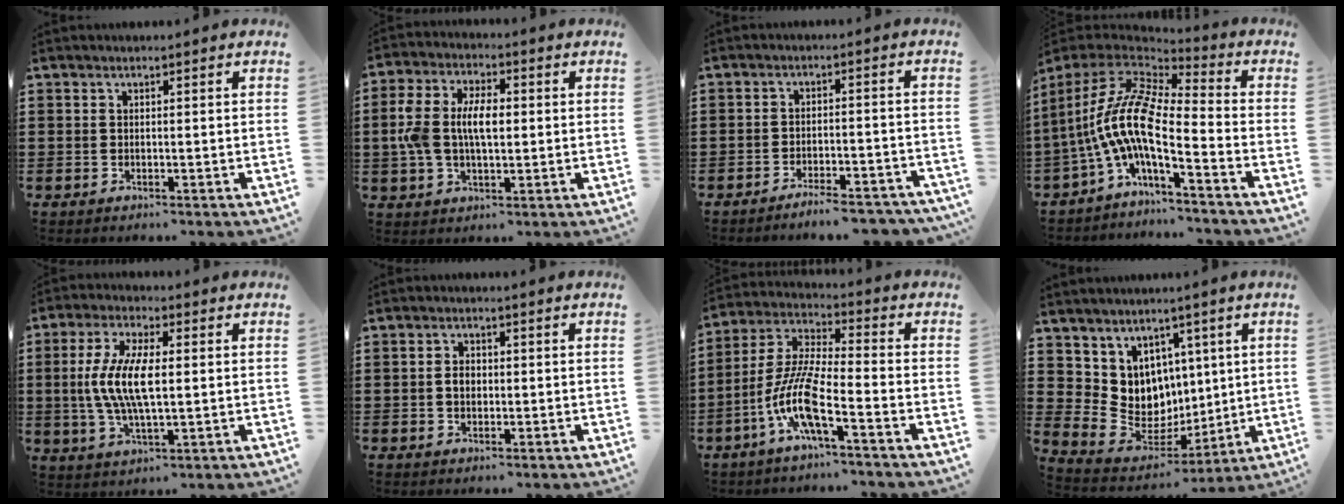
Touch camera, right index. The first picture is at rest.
{"total": 7.9, "force": [0.2, 4.4, 6.6], "torque": [-0.150, 0.009, -0.003]}
{"total": 4.2, "force": [-4.0, 0.0, 1.3], "torque": [-0.023, -0.001, -0.077]}
{"total": 9.6, "force": [-2.5, 2.5, 8.9], "torque": [-0.220, -0.037, -0.071]}
{"total": 9.3, "force": [0.2, 3.4, 8.7], "torque": [-0.201, -0.005, -0.008]}
{"total": 2.2, "force": [-0.2, 1.5, 1.5], "torque": [-0.030, 0.007, -0.005]}
{"total": 10.0, "force": [-5.4, 1.2, 8.3], "torque": [-0.195, -0.017, -0.110]}
{"total": 8.7, "force": [2.5, 8.1, 1.9], "torque": [-0.094, -0.040, 0.055]}